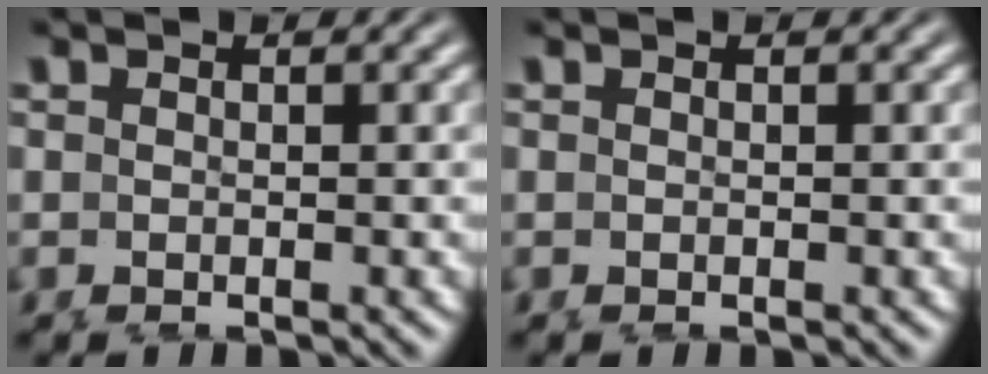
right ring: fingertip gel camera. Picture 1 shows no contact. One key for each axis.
{"total": 0.0}